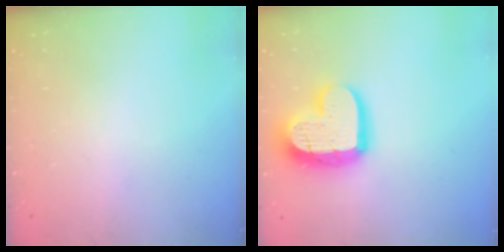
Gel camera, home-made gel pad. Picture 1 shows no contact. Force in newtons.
{"total": 16.9, "press": 16.9, "slide": 1.4}